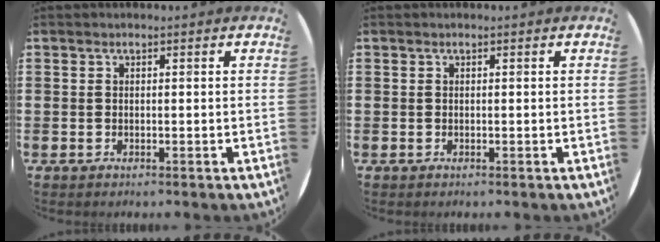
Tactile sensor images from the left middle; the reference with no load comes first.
{"total": 0.0}